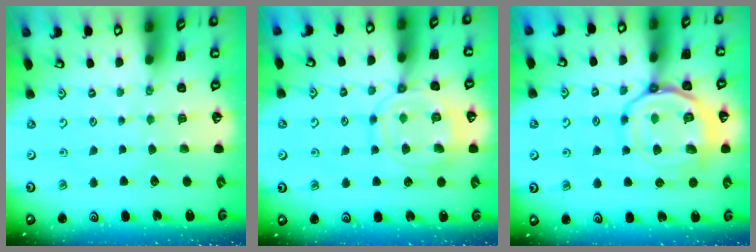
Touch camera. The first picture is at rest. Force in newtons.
{"total": 14.2, "press": 14.1, "slide": 1.3}
{"total": 15.5, "press": 15.4, "slide": 1.7}